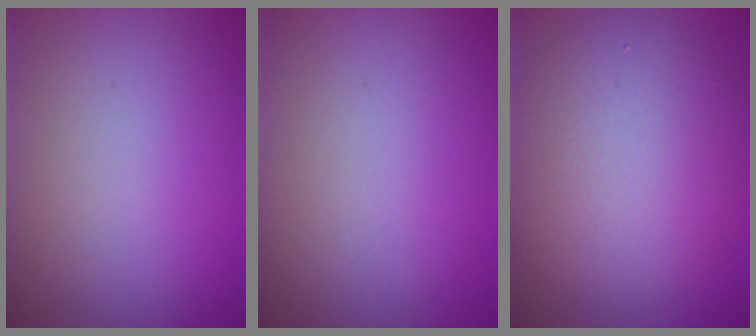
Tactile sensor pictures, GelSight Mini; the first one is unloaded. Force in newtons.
{"total": 0.0}
{"total": 8.7, "press": 8.7, "slide": 0.3}